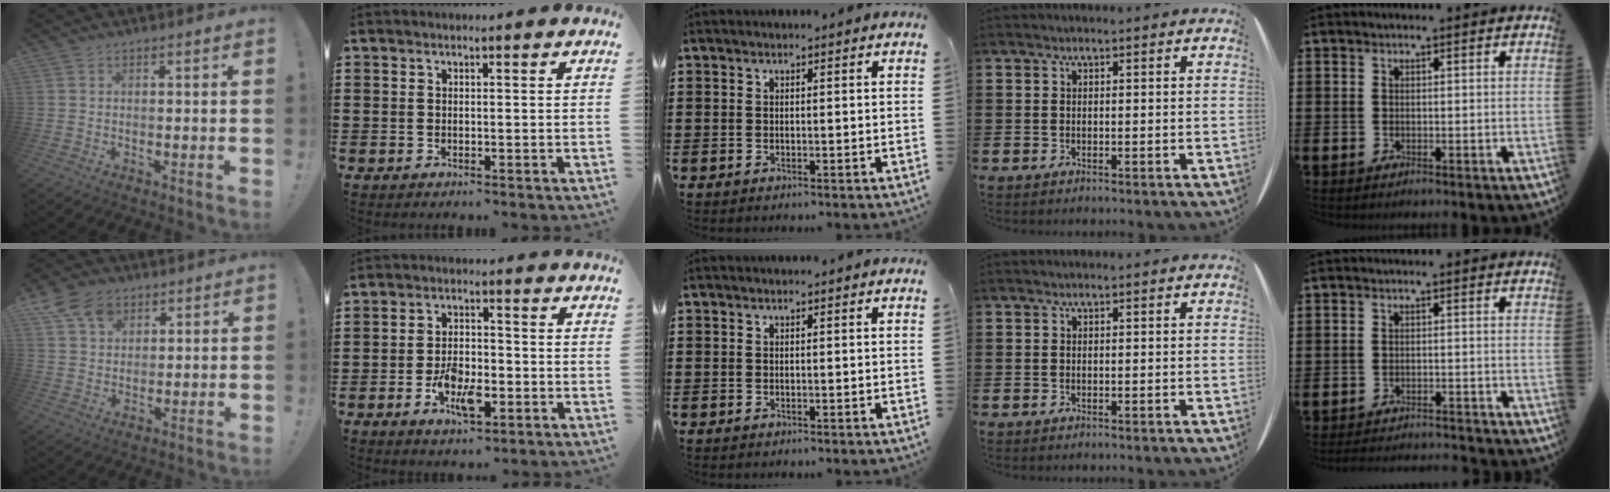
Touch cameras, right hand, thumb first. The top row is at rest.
{"thumb": {"total": 9.8, "force": [5.1, 7.2, 4.4], "torque": [-0.065, -0.022, 0.101]}, "index": {"total": 6.8, "force": [-2.5, 3.2, 5.4], "torque": [-0.099, 0.002, -0.048]}, "little": {"total": 2.0, "force": [-2.0, -0.1, 0.1], "torque": [-0.003, 0.004, -0.043]}}